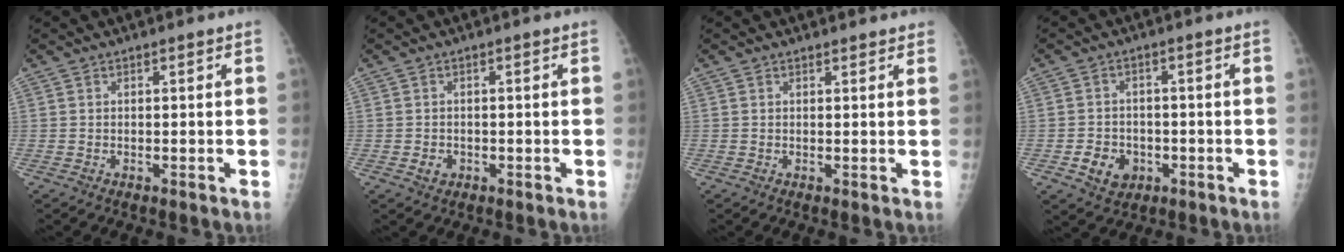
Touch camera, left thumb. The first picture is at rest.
{"total": 1.8, "force": [-0.6, 1.5, 0.8], "torque": [-0.006, 0.003, -0.006]}
{"total": 1.7, "force": [1.5, 0.6, 0.4], "torque": [0.004, -0.004, 0.013]}
{"total": 5.7, "force": [-2.0, 4.7, 2.6], "torque": [-0.024, 0.009, -0.026]}